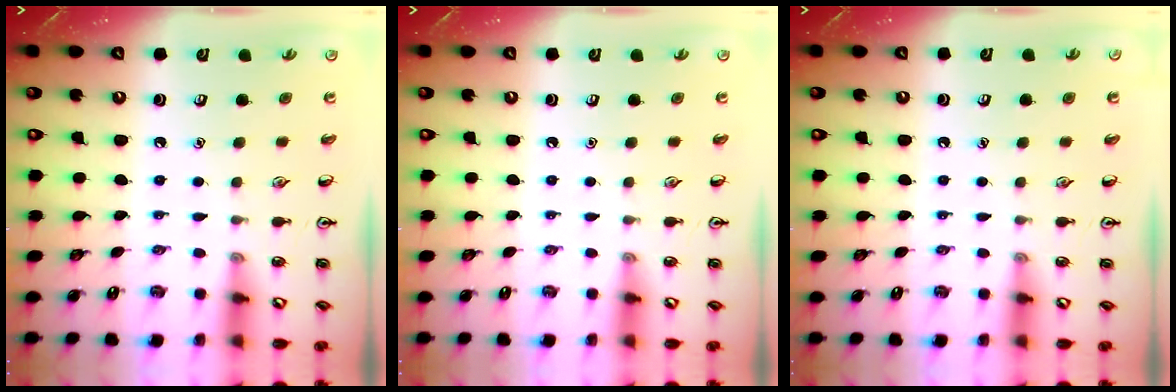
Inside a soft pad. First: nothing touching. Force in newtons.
{"total": 0.0}
{"total": 0.0}